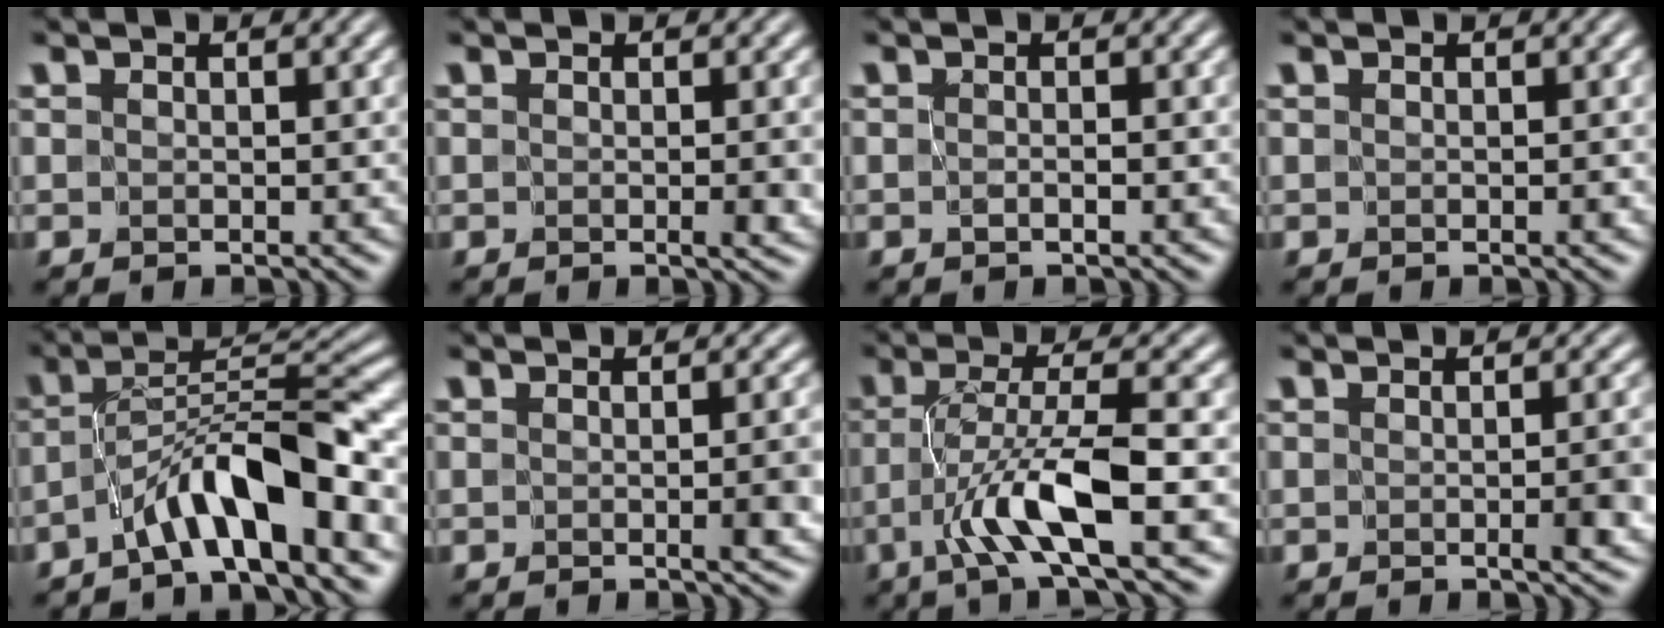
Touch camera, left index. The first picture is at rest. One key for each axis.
{"total": 1.7, "fx": -0.2, "fy": 0.1, "fz": 1.6, "tx": -0.021, "ty": -0.007, "tz": 0.000}
{"total": 0.6, "fx": -0.4, "fy": -0.2, "fz": 0.3, "tx": -0.007, "ty": -0.004, "tz": -0.006}
{"total": 0.0}
{"total": 7.1, "fx": -4.2, "fy": 1.0, "fz": 5.6, "tx": -0.094, "ty": 0.021, "tz": -0.073}
{"total": 3.1, "fx": -0.3, "fy": 0.6, "fz": 3.0, "tx": -0.032, "ty": -0.002, "tz": -0.003}
{"total": 6.8, "fx": -2.4, "fy": 1.0, "fz": 6.3, "tx": -0.120, "ty": 0.003, "tz": -0.046}
{"total": 2.9, "fx": -0.5, "fy": 0.4, "fz": 2.8, "tx": -0.037, "ty": -0.005, "tz": -0.005}